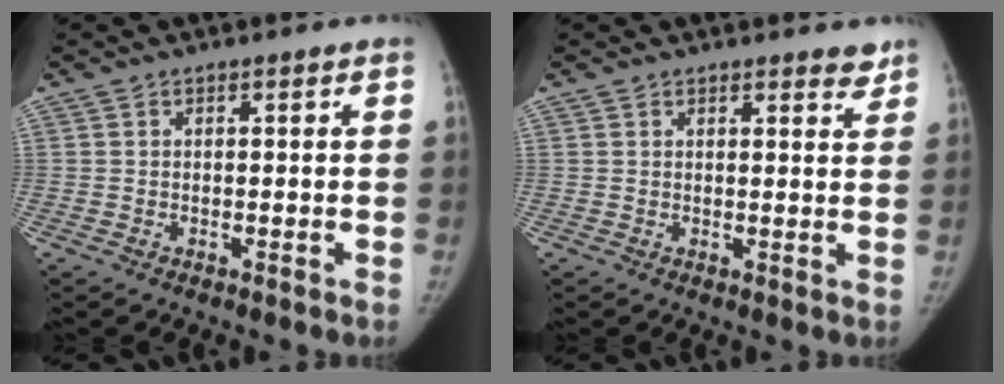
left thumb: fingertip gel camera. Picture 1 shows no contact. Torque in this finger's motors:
{"motor_torque": [0.39, 0.11, 0.37, -0.05, 0.10]}